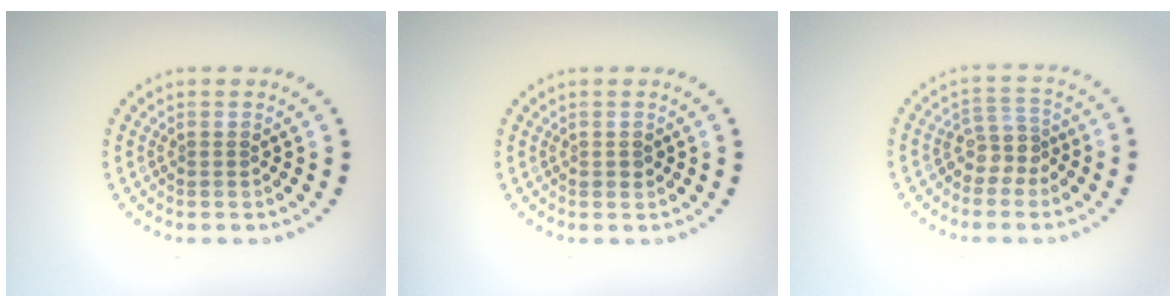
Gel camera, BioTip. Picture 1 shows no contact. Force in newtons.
{"total": 0.8, "press": 0.8, "slide": 0.1}
{"total": 2.5, "press": 2.1, "slide": 1.5}